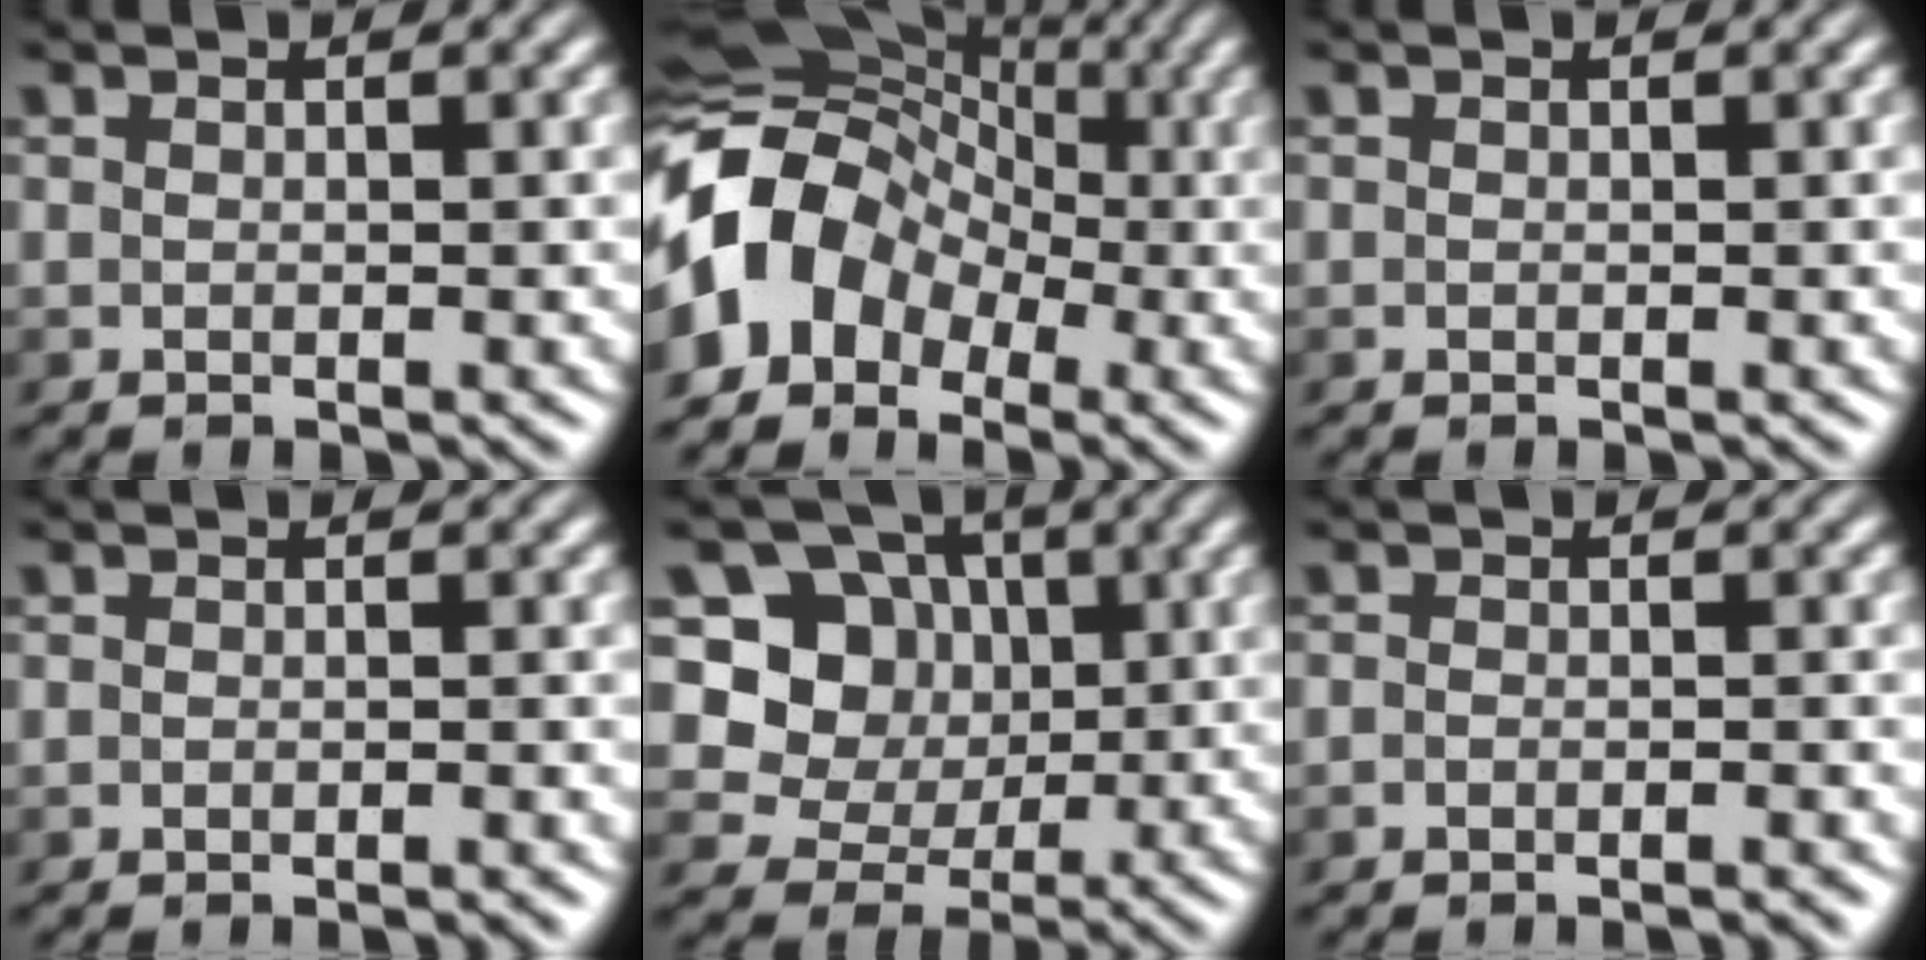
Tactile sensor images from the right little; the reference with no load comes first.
{"total": 9.9, "force": [-2.6, 7.8, 5.6], "torque": [-0.101, 0.011, -0.067]}
{"total": 0.0}
{"total": 1.6, "force": [-1.4, 0.1, 0.7], "torque": [-0.004, 0.001, -0.021]}
{"total": 8.0, "force": [1.9, 7.1, 3.1], "torque": [-0.055, 0.006, 0.023]}
{"total": 2.3, "force": [-2.1, 0.3, 0.8], "torque": [-0.011, 0.013, -0.029]}